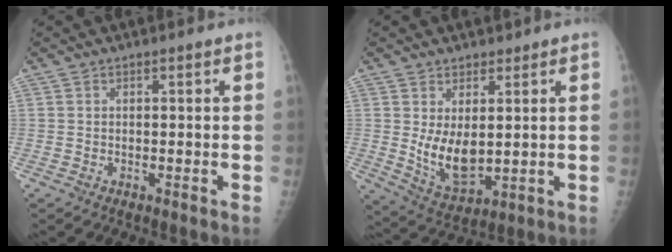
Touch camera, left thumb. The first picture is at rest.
{"total": 8.7, "force": [1.4, 5.4, 6.7], "torque": [-0.098, -0.029, 0.044]}